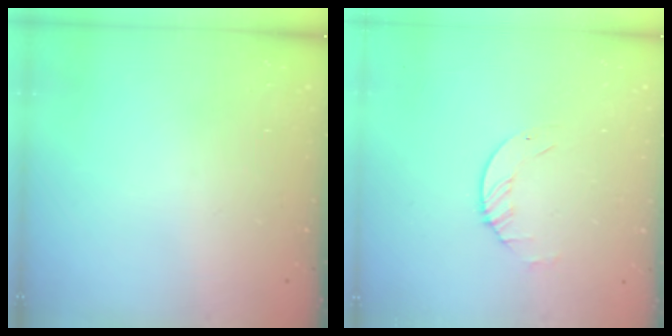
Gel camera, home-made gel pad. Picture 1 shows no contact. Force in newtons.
{"total": 1.7, "press": 1.7, "slide": 0.2}